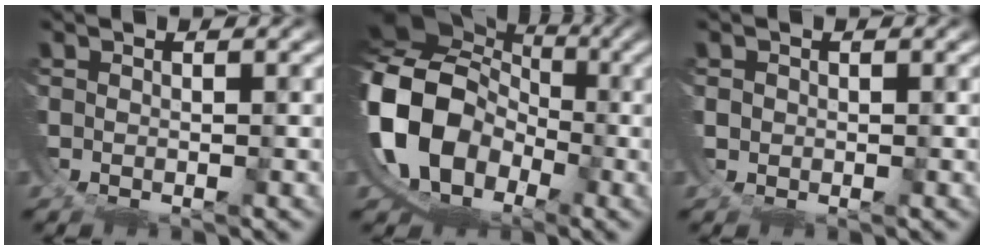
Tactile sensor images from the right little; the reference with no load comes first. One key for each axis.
{"total": 17.8, "fx": -0.6, "fy": 15.2, "fz": 9.3, "tx": -0.222, "ty": -0.042, "tz": -0.010}
{"total": 1.0, "fx": 0.0, "fy": 1.0, "fz": -0.1, "tx": -0.006, "ty": -0.004, "tz": 0.002}